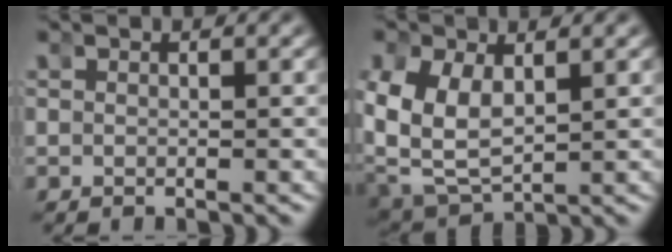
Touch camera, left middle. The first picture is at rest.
{"total": 8.8, "force": [-0.4, 7.3, 4.8], "torque": [-0.147, -0.042, 0.013]}